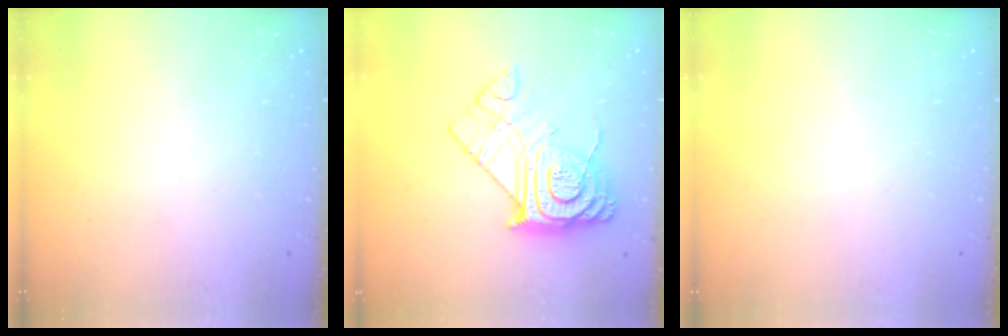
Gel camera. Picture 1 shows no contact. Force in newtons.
{"total": 16.4, "press": 16.3, "slide": 1.7}
{"total": 0.0}